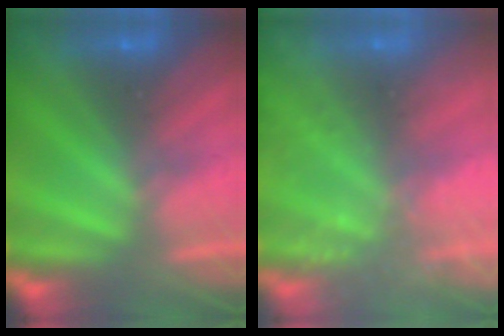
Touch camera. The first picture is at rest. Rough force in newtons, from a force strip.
{"total": 2.4}